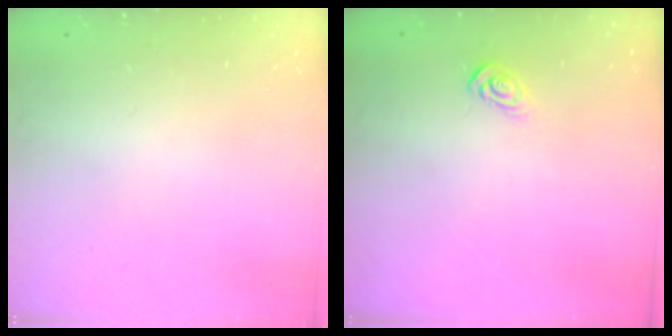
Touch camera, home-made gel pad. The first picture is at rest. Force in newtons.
{"total": 3.7, "press": 3.7, "slide": 0.3}